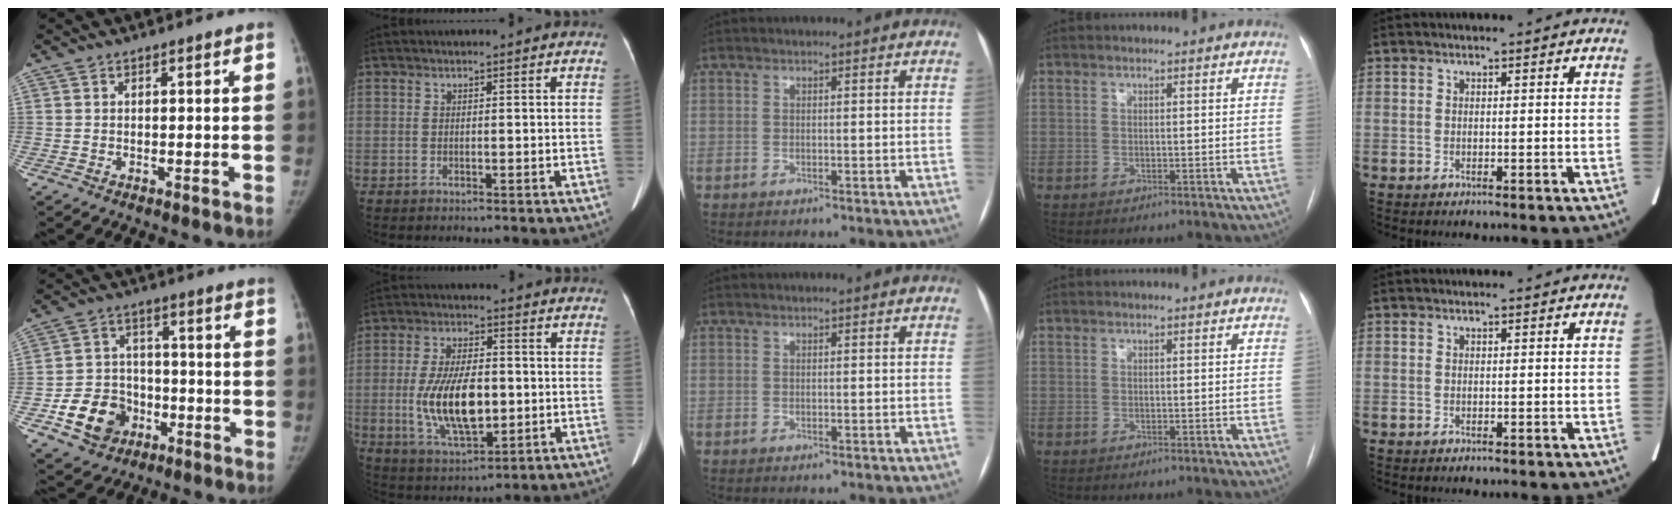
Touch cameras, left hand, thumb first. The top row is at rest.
{"thumb": {"total": 11.9, "force": [-4.8, 9.7, 5.0], "torque": [-0.053, 0.027, -0.074]}, "index": {"total": 12.1, "force": [-1.4, 5.0, 10.9], "torque": [-0.224, -0.011, -0.019]}}